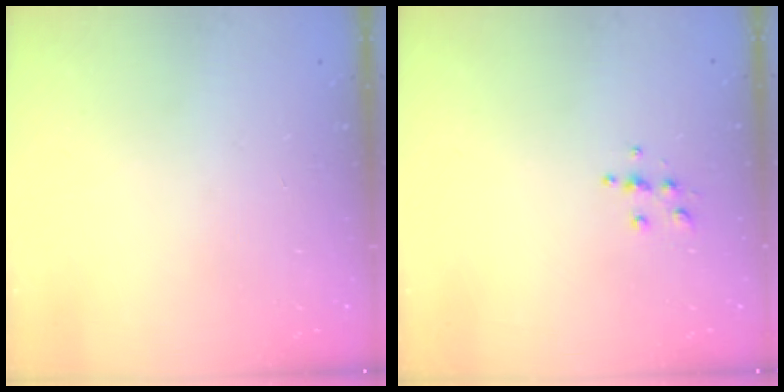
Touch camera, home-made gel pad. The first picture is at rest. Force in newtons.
{"total": 4.9, "press": 4.9, "slide": 0.5}